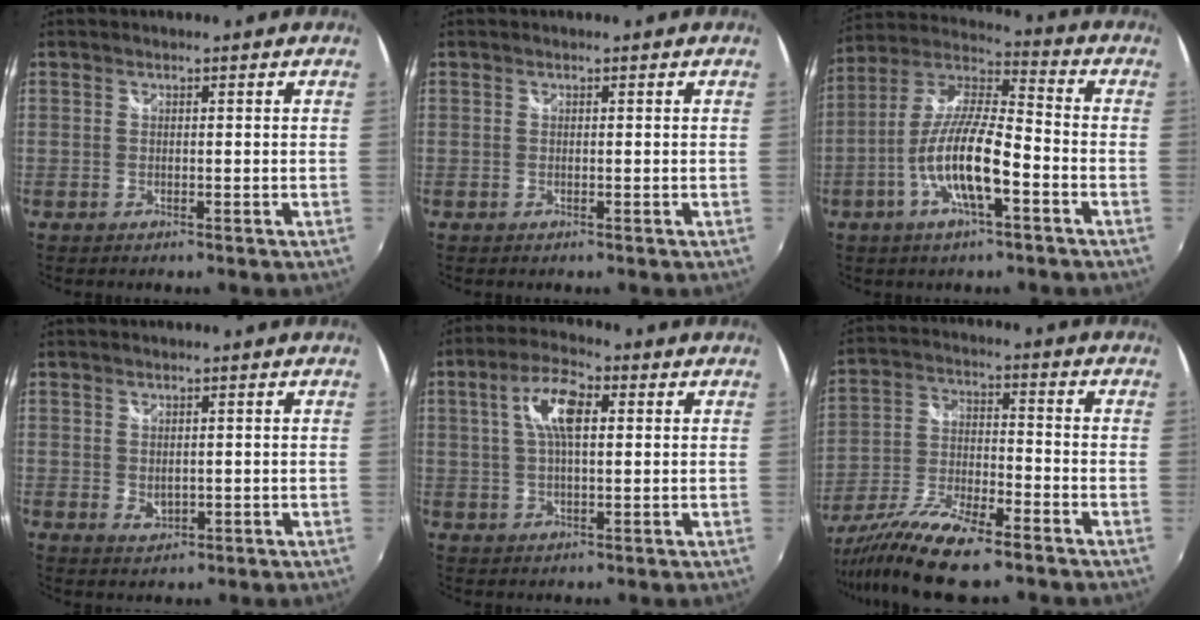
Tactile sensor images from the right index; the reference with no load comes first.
{"total": 0.0}
{"total": 13.8, "force": [-5.3, 3.3, 12.3], "torque": [-0.246, -0.003, -0.102]}
{"total": 2.3, "force": [0.2, 1.8, 1.4], "torque": [-0.022, -0.004, 0.006]}
{"total": 8.1, "force": [2.0, 3.1, 7.2], "torque": [-0.138, 0.016, 0.035]}
{"total": 14.2, "force": [-10.5, 3.0, 9.1], "torque": [-0.188, -0.033, -0.198]}